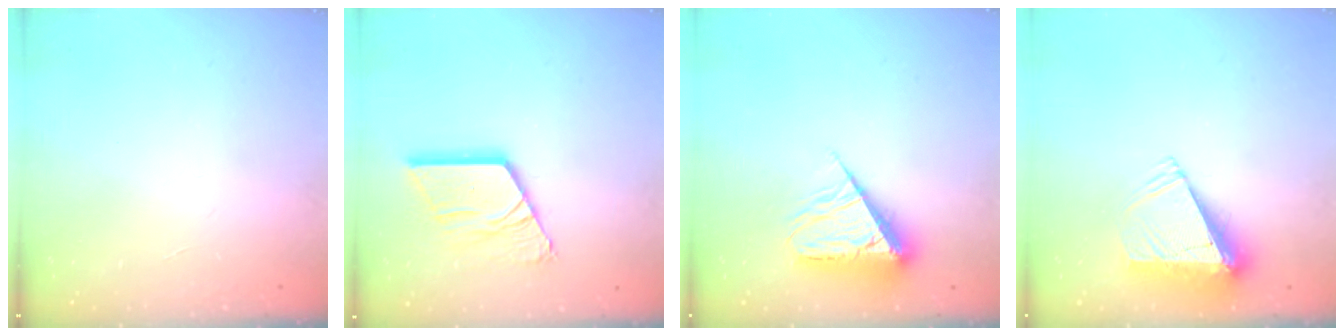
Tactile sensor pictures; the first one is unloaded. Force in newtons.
{"total": 13.5, "press": 13.4, "slide": 1.5}
{"total": 8.8, "press": 8.8, "slide": 0.9}
{"total": 8.7, "press": 8.7, "slide": 0.3}